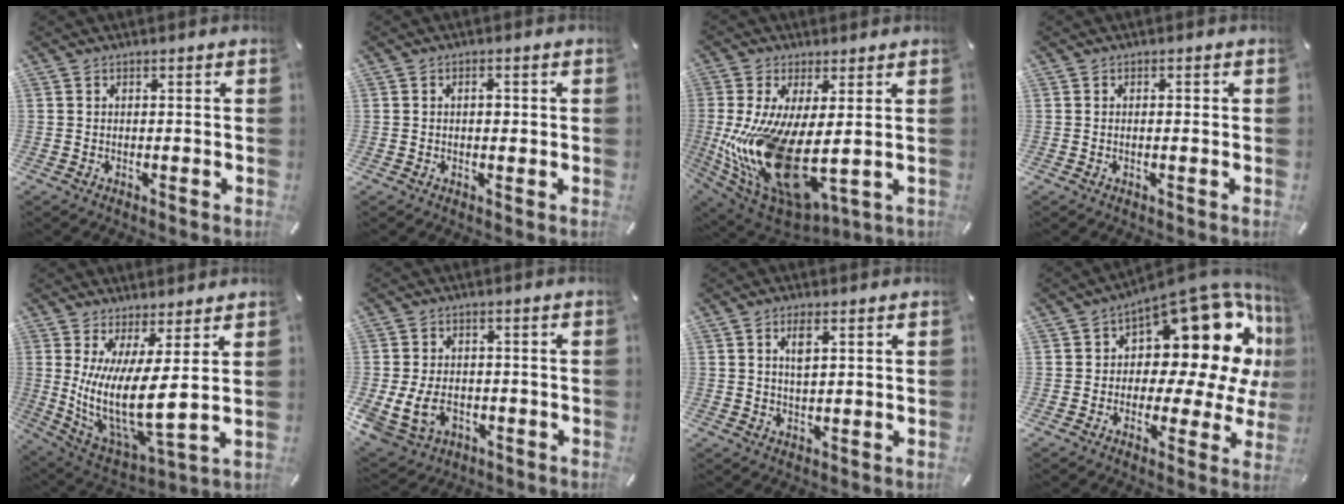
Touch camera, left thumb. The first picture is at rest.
{"total": 2.0, "force": [0.2, 1.2, 1.5], "torque": [-0.024, 0.000, 0.001]}
{"total": 20.9, "force": [-0.5, 9.4, 18.6], "torque": [-0.378, -0.043, 0.011]}
{"total": 1.1, "force": [-0.2, 0.4, 1.0], "torque": [-0.021, 0.001, -0.004]}
{"total": 16.4, "force": [2.8, 5.4, 15.2], "torque": [-0.323, -0.048, 0.056]}
{"total": 8.4, "force": [-1.7, 6.9, 4.6], "torque": [-0.098, 0.010, -0.025]}
{"total": 3.9, "force": [1.4, 1.7, 3.3], "torque": [-0.071, 0.001, 0.018]}
{"total": 19.4, "force": [8.2, 10.4, 14.2], "torque": [-0.172, -0.087, 0.140]}